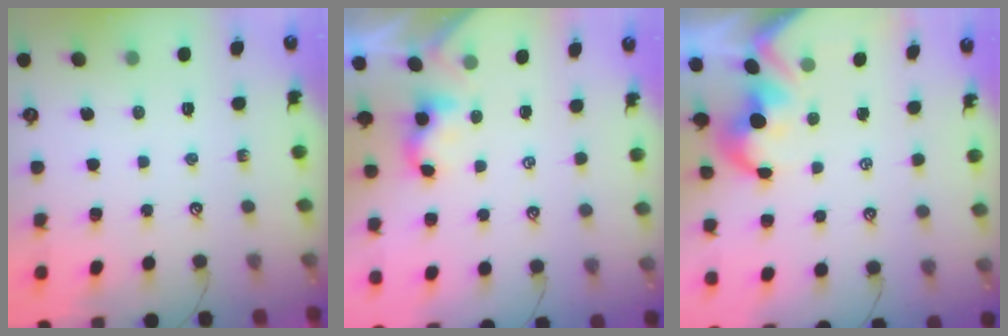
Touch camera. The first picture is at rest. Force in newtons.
{"total": 1.4, "press": 1.4, "slide": 0.2}
{"total": 1.7, "press": 1.4, "slide": 1.0}